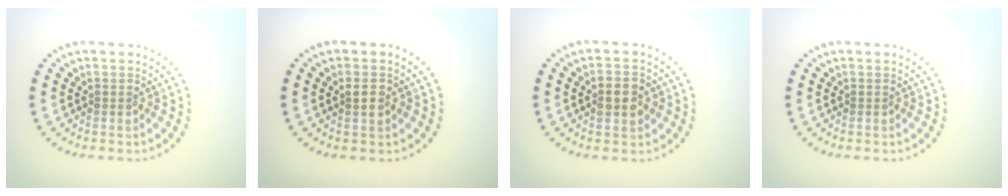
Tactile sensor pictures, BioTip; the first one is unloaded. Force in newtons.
{"total": 1.4, "press": 1.4, "slide": 0.3}
{"total": 2.4, "press": 2.4, "slide": 0.1}
{"total": 0.0}